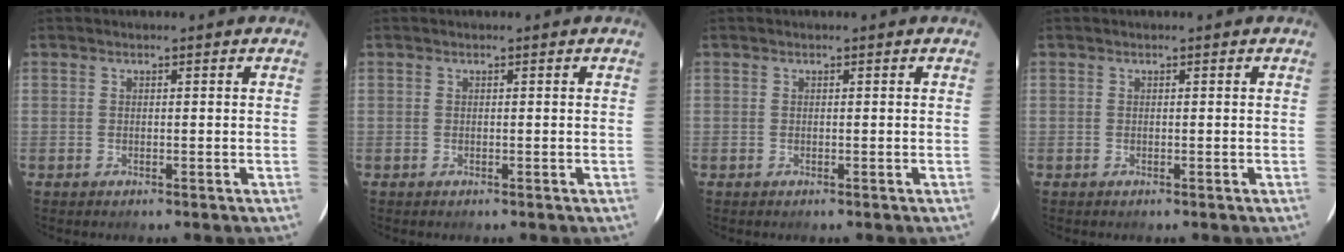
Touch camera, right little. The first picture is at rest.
{"total": 0.0}
{"total": 0.0}
{"total": 0.0}